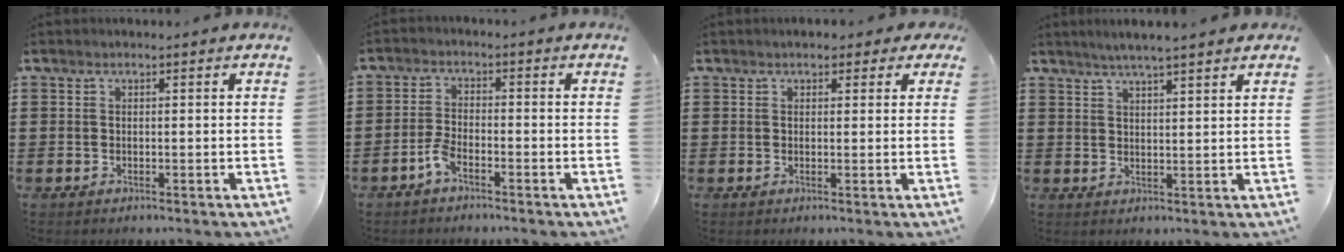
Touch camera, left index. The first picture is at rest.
{"total": 3.1, "force": [-2.0, 0.9, 2.2], "torque": [-0.061, 0.000, -0.045]}
{"total": 1.8, "force": [1.2, 1.1, 0.8], "torque": [-0.012, 0.005, 0.019]}
{"total": 3.5, "force": [3.1, -0.2, 1.7], "torque": [-0.040, -0.002, 0.055]}